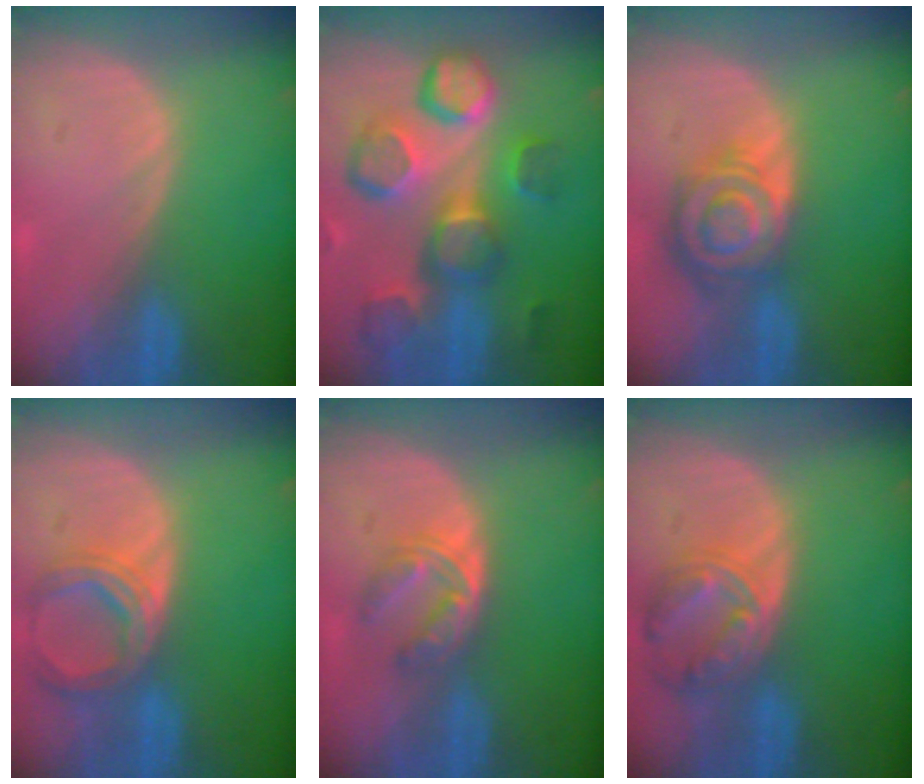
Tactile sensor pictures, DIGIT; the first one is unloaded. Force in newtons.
{"total": 12.8, "press": 11.2, "slide": 6.2}
{"total": 8.5, "press": 7.4, "slide": 4.2}
{"total": 7.0, "press": 6.5, "slide": 2.7}
{"total": 6.0, "press": 4.8, "slide": 3.5}
{"total": 8.2, "press": 7.2, "slide": 4.0}